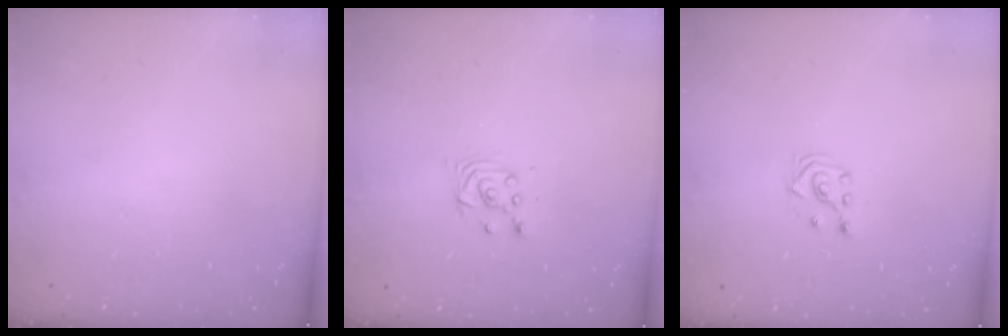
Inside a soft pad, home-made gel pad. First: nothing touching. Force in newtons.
{"total": 3.4, "press": 3.4, "slide": 0.4}
{"total": 3.0, "press": 2.8, "slide": 1.0}